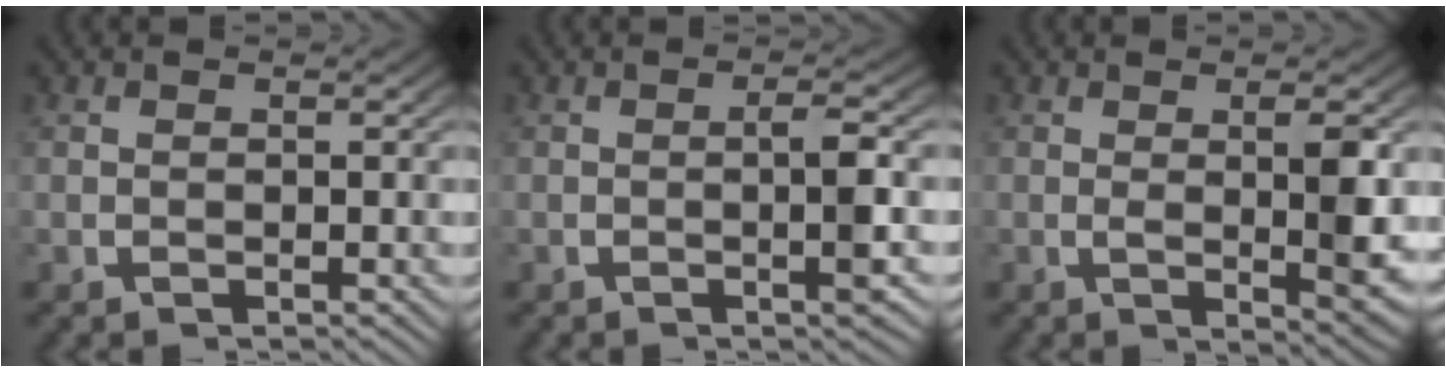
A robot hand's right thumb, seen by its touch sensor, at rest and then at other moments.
{"total": 3.3, "force": [-0.4, 0.5, 3.2], "torque": [-0.049, 0.004, -0.008]}
{"total": 5.3, "force": [-0.1, 1.4, 5.1], "torque": [-0.082, -0.018, 0.006]}